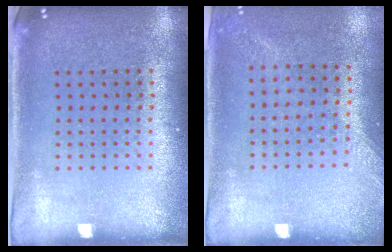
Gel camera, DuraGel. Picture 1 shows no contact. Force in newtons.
{"total": 1.3, "press": 1.0, "slide": 0.8}